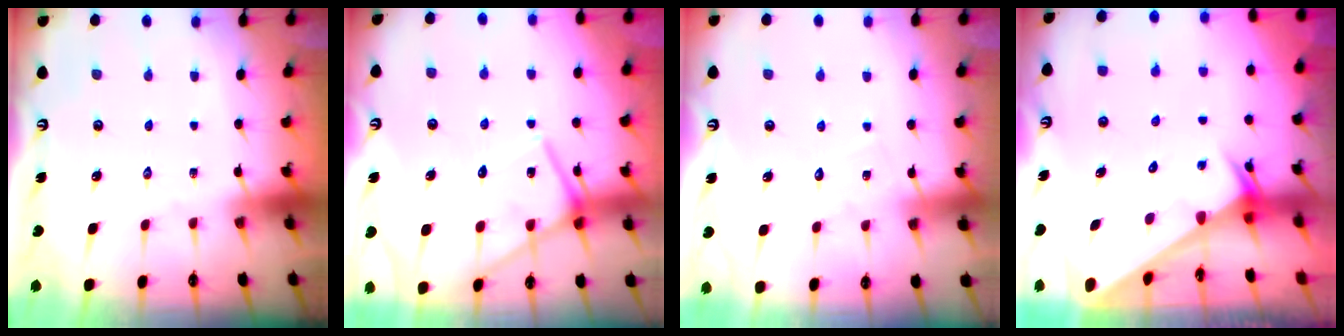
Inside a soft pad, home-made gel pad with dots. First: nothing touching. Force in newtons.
{"total": 12.9, "press": 12.9, "slide": 1.0}
{"total": 3.8, "press": 3.7, "slide": 0.3}
{"total": 2.4, "press": 2.4, "slide": 0.1}